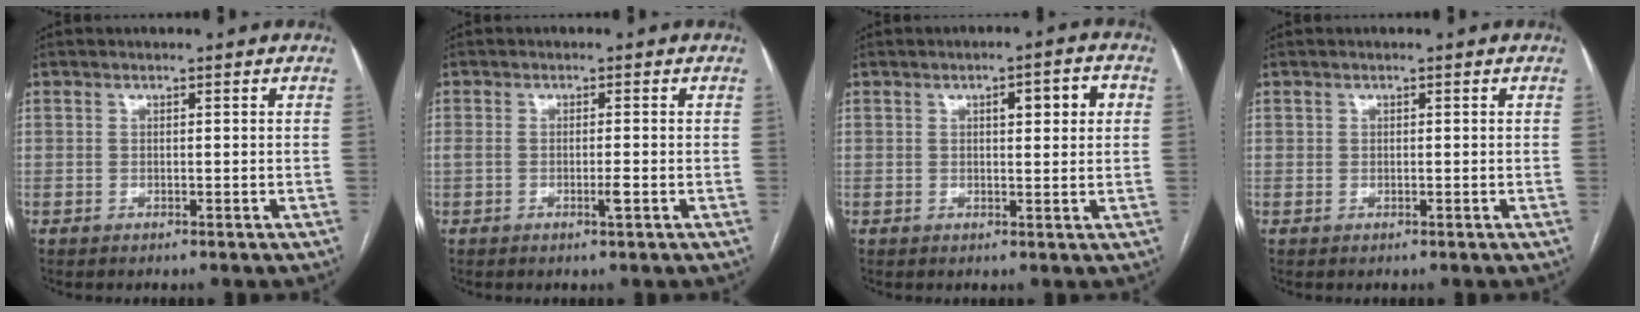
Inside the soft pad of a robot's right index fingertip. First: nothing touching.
{"total": 1.8, "force": [-0.6, 0.1, 1.7], "torque": [-0.036, -0.001, -0.008]}
{"total": 4.8, "force": [1.3, 1.1, 4.4], "torque": [-0.065, 0.013, 0.018]}
{"total": 0.0}